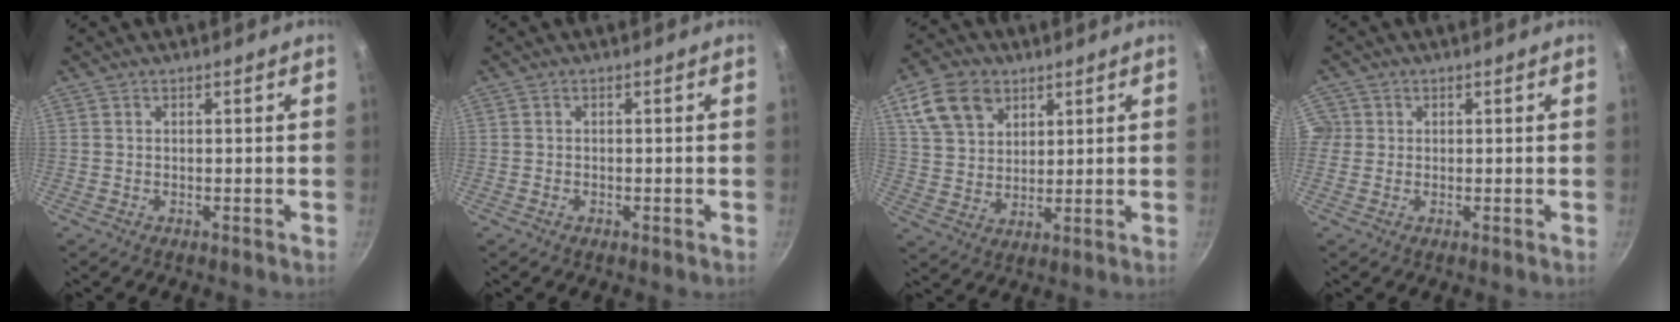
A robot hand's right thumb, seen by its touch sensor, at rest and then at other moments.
{"total": 0.6, "force": [-0.3, 0.4, 0.3], "torque": [-0.005, 0.001, -0.008]}
{"total": 11.4, "force": [5.5, 8.1, 5.8], "torque": [-0.088, -0.006, 0.105]}
{"total": 2.9, "force": [0.2, 2.8, 0.5], "torque": [0.010, 0.003, -0.003]}